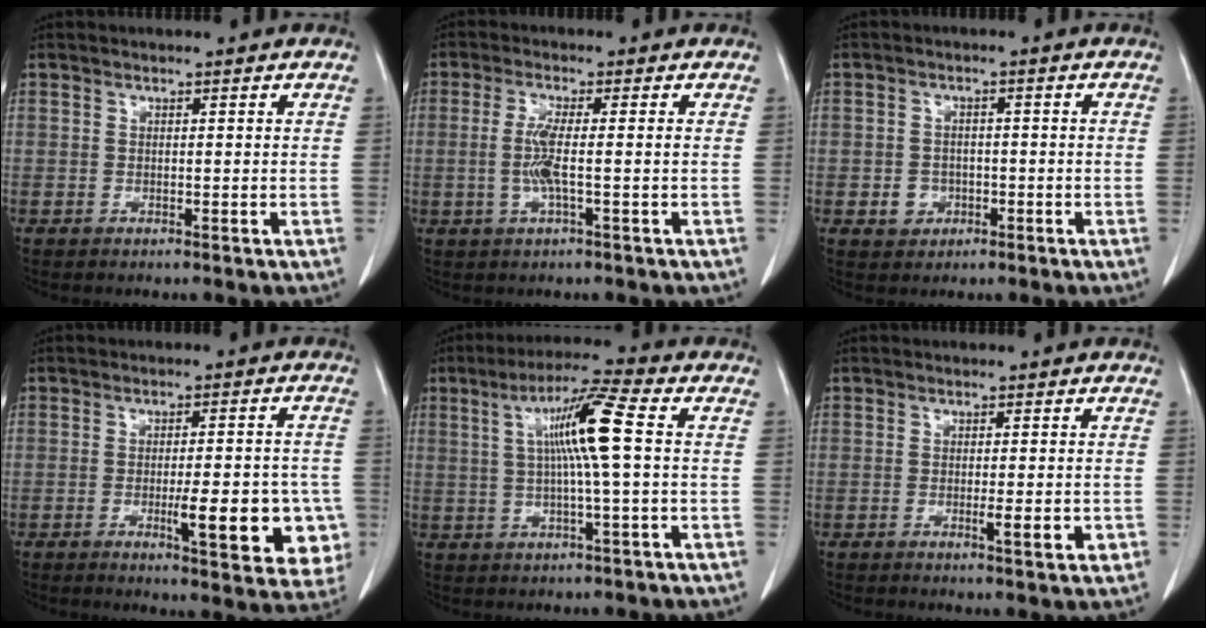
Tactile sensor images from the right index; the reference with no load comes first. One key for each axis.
{"total": 4.3, "fx": -0.5, "fy": 0.2, "fz": 4.3, "tx": -0.094, "ty": -0.002, "tz": -0.011}
{"total": 2.9, "fx": -1.0, "fy": 2.5, "fz": 1.0, "tx": -0.011, "ty": 0.006, "tz": -0.009}
{"total": 12.2, "fx": -3.7, "fy": 3.0, "fz": 11.3, "tx": -0.108, "ty": 0.005, "tz": -0.037}
{"total": 9.8, "fx": 1.5, "fy": -0.6, "fz": 9.6, "tx": -0.176, "ty": 0.010, "tz": 0.025}
{"total": 3.2, "fx": -1.0, "fy": 0.4, "fz": 3.1, "tx": -0.044, "ty": -0.005, "tz": -0.011}